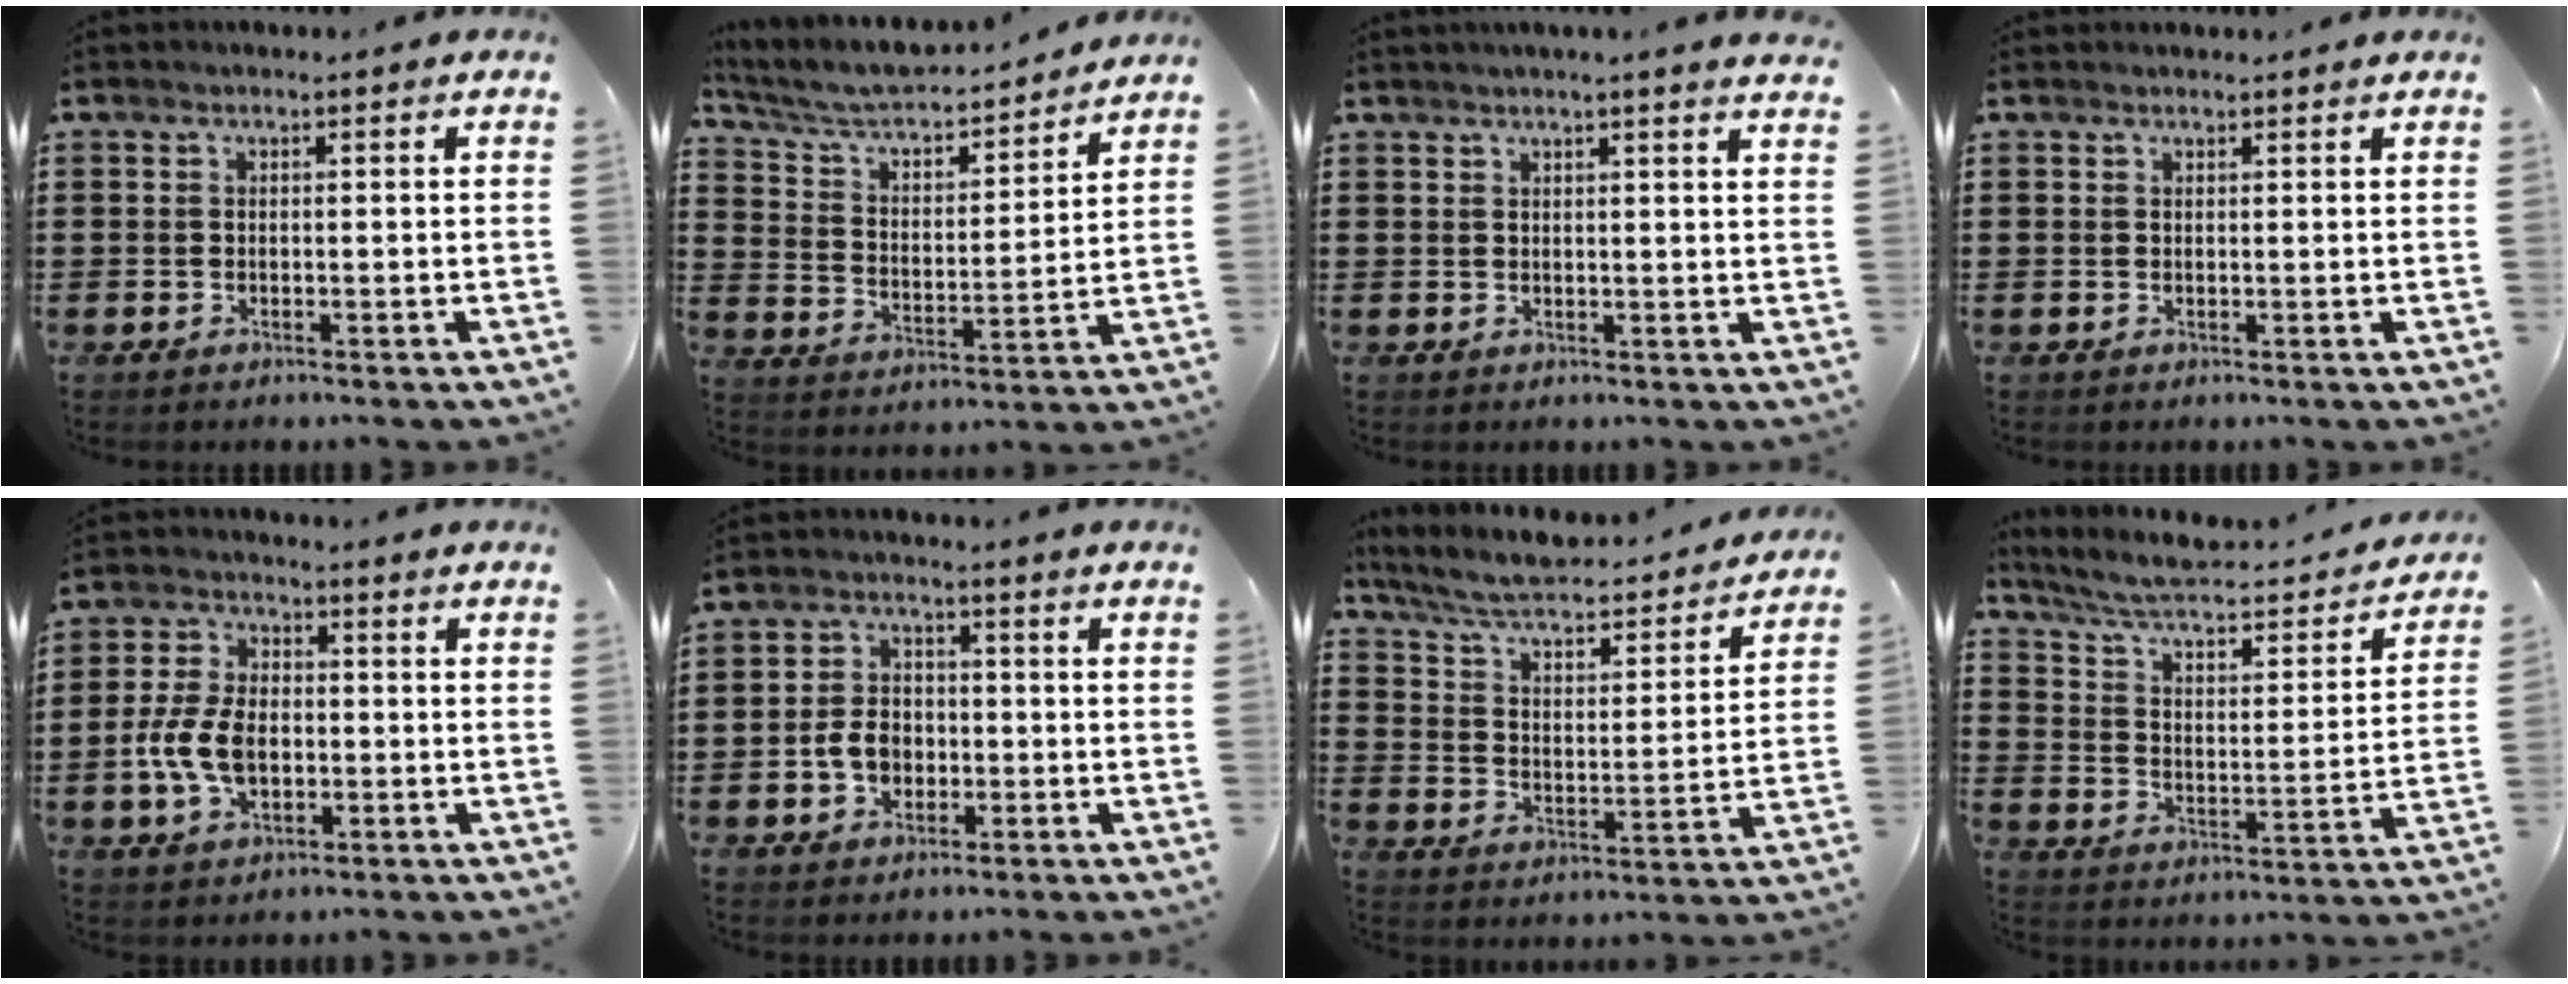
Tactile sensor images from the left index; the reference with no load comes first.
{"total": 5.6, "force": [5.1, 1.0, 2.0], "torque": [-0.063, -0.038, 0.080]}
{"total": 2.0, "force": [1.7, -0.5, 0.8], "torque": [-0.017, -0.001, 0.033]}
{"total": 0.7, "force": [0.7, 0.0, 0.1], "torque": [-0.003, 0.000, 0.015]}
{"total": 8.0, "force": [-1.6, 4.8, 6.2], "torque": [-0.150, 0.001, -0.036]}
{"total": 4.8, "force": [-1.4, 3.5, 2.8], "torque": [-0.072, 0.003, -0.031]}
{"total": 5.7, "force": [5.1, 0.5, 2.7], "torque": [-0.075, -0.040, 0.080]}
{"total": 5.4, "force": [4.6, 0.9, 2.8], "torque": [-0.077, -0.037, 0.070]}